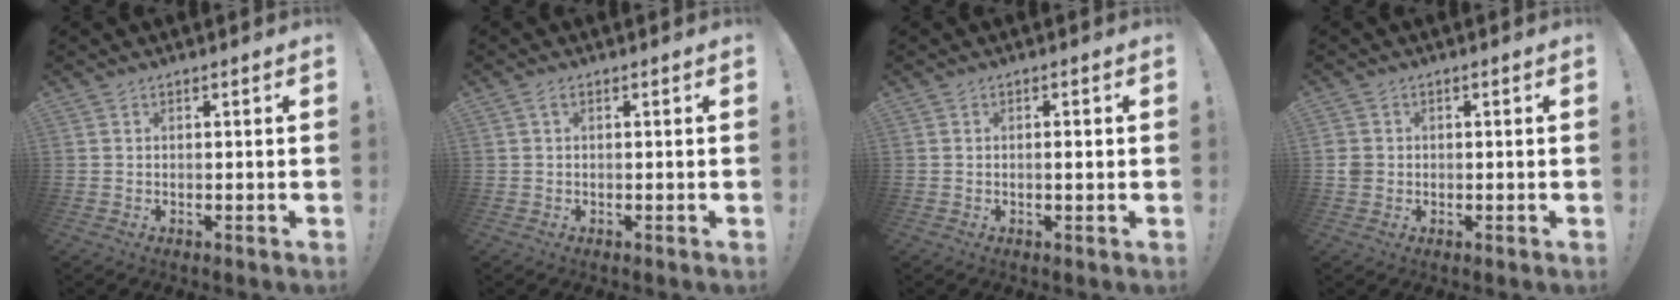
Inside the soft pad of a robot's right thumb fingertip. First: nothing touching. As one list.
[{"total": 1.3, "force": [0.4, 0.7, 1.0], "torque": [-0.016, 0.001, 0.006]}, {"total": 1.6, "force": [-0.1, 0.2, 1.6], "torque": [-0.014, -0.004, -0.008]}, {"total": 3.0, "force": [-0.3, 2.7, 1.2], "torque": [-0.021, 0.003, -0.005]}]